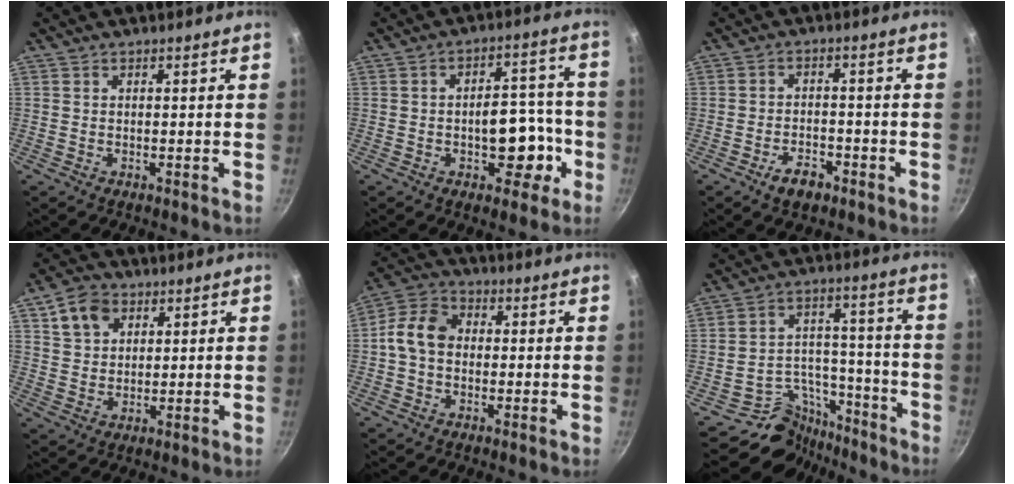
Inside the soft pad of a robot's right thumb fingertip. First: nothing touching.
{"total": 11.1, "force": [-3.5, 6.5, 8.2], "torque": [-0.065, 0.043, -0.040]}
{"total": 5.2, "force": [-3.2, 2.8, 2.9], "torque": [-0.038, 0.022, -0.051]}
{"total": 7.8, "force": [3.7, 5.7, 3.8], "torque": [-0.050, 0.001, 0.066]}
{"total": 8.3, "force": [-0.1, 6.5, 5.3], "torque": [-0.077, 0.023, -0.022]}
{"total": 12.6, "force": [-9.8, 7.9, 1.3], "torque": [0.037, 0.115, -0.155]}